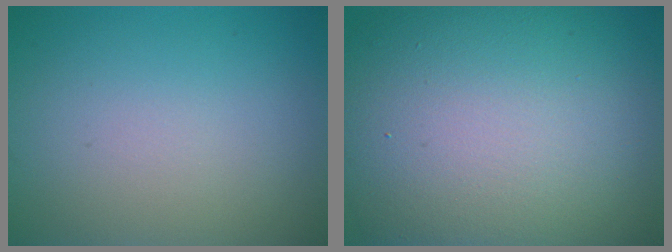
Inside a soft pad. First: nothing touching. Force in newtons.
{"total": 17.9, "press": 17.8, "slide": 1.2}